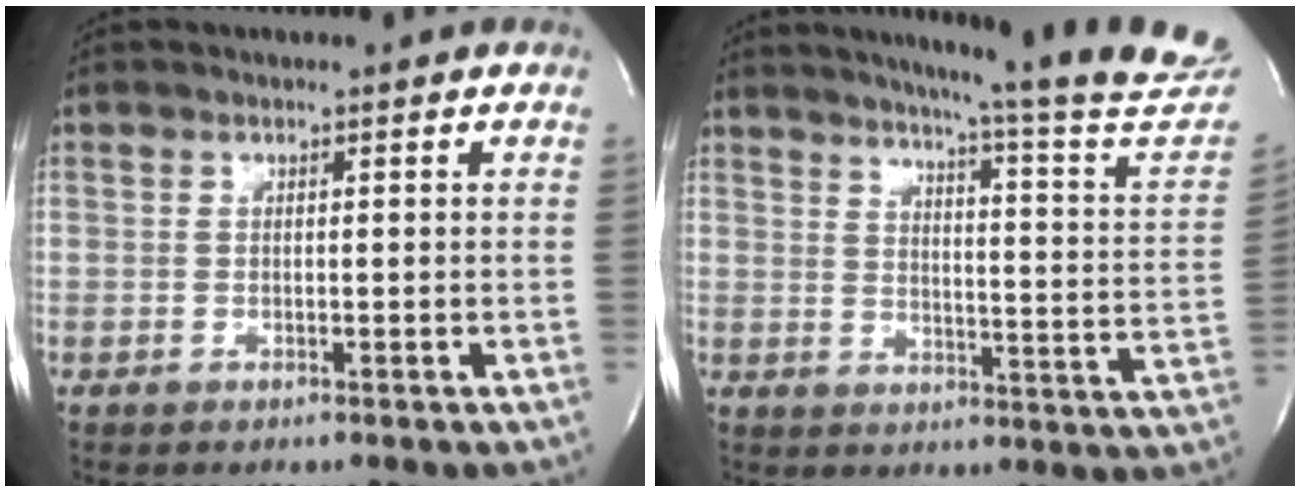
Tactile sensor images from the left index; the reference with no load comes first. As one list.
[{"total": 24.9, "force": [22.6, -0.7, 10.5], "torque": [-0.153, -0.105, 0.265]}]